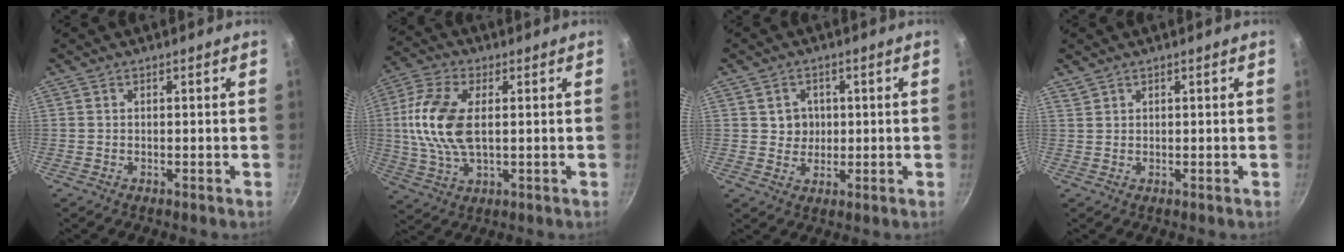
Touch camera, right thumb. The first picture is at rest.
{"total": 13.0, "force": [1.3, 6.9, 10.9], "torque": [-0.223, 0.008, 0.018]}
{"total": 4.1, "force": [0.8, 3.8, 1.4], "torque": [0.001, -0.002, 0.010]}
{"total": 1.1, "force": [1.0, 0.5, 0.2], "torque": [-0.002, 0.003, 0.024]}